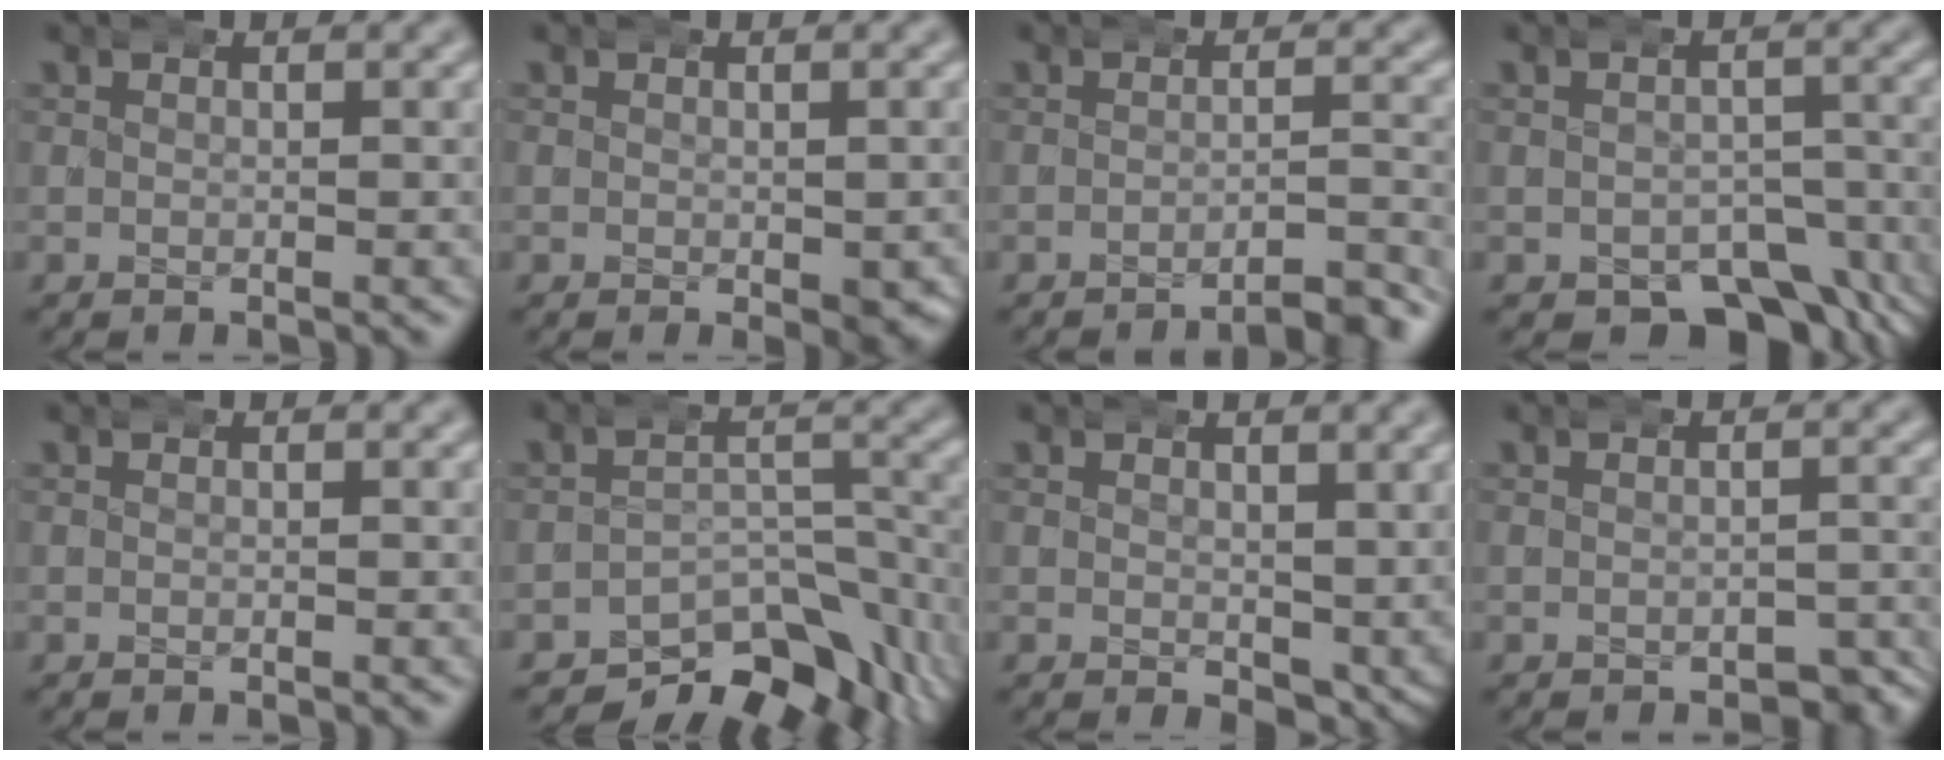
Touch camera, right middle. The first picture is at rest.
{"total": 2.3, "force": [-0.5, 1.2, 1.9], "torque": [-0.022, -0.010, -0.003]}
{"total": 4.0, "force": [-3.6, 0.5, 1.7], "torque": [-0.019, 0.002, -0.063]}
{"total": 7.4, "force": [-5.3, 4.0, 3.1], "torque": [-0.033, -0.021, -0.075]}
{"total": 0.0}
{"total": 10.7, "force": [-7.5, 5.1, 5.6], "torque": [-0.066, -0.022, -0.113]}
{"total": 2.4, "force": [-0.4, 1.3, 1.9], "torque": [-0.027, -0.015, 0.001]}
{"total": 2.7, "force": [-2.1, 1.3, 1.0], "torque": [-0.011, 0.001, -0.036]}